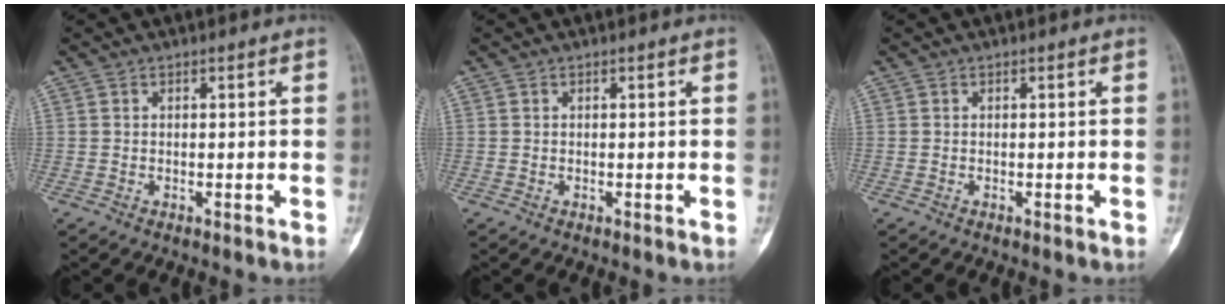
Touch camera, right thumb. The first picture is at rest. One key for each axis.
{"total": 0.0}
{"total": 0.0}